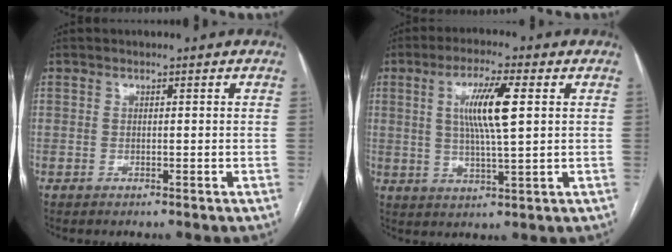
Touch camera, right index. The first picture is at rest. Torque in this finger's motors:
{"motor_torque": [0.55, 0.17, 0.26, 0.10]}